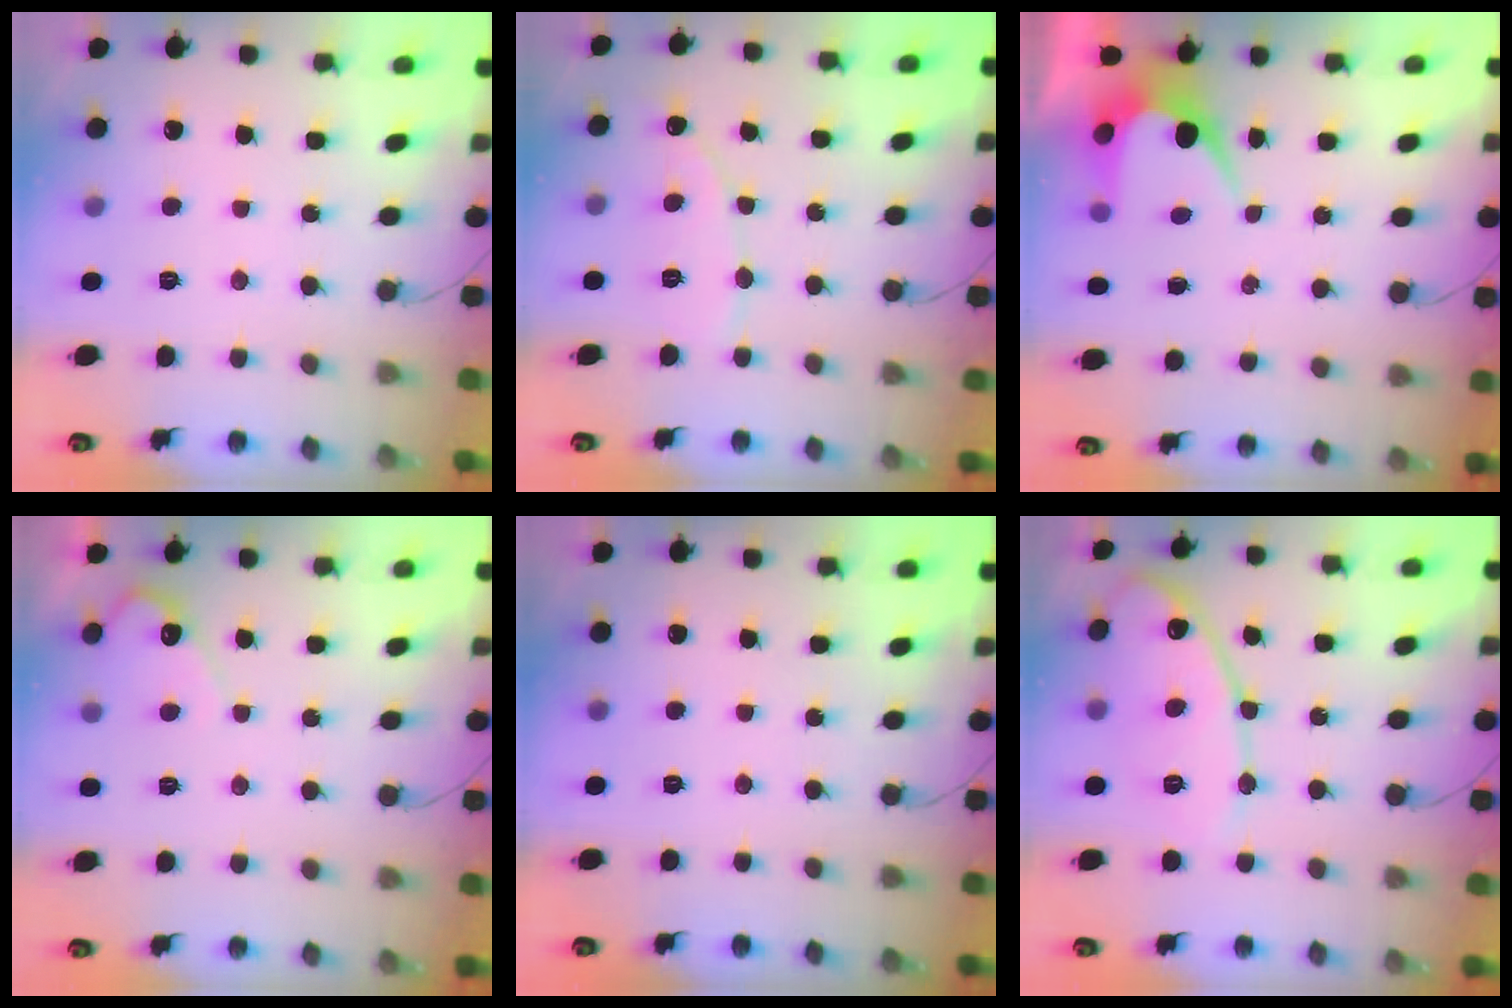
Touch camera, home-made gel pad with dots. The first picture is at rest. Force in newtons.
{"total": 7.5, "press": 7.4, "slide": 0.6}
{"total": 5.3, "press": 5.3, "slide": 0.3}
{"total": 4.6, "press": 4.6, "slide": 0.4}
{"total": 0.0}
{"total": 14.0, "press": 13.9, "slide": 1.2}